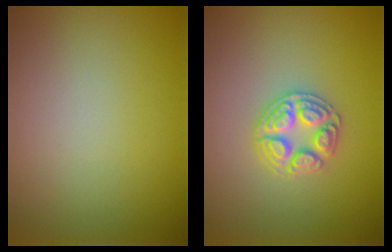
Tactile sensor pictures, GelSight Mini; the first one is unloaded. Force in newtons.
{"total": 3.0, "press": 2.9, "slide": 0.4}